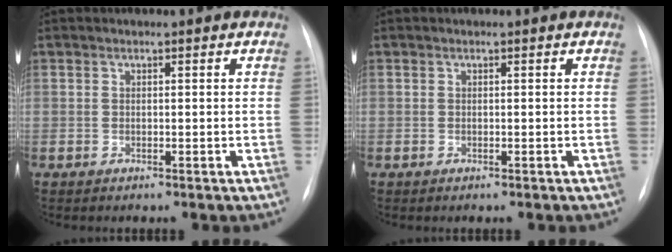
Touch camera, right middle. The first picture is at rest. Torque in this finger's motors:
{"motor_torque": [0.99, -1.14, 0.27, 0.11]}